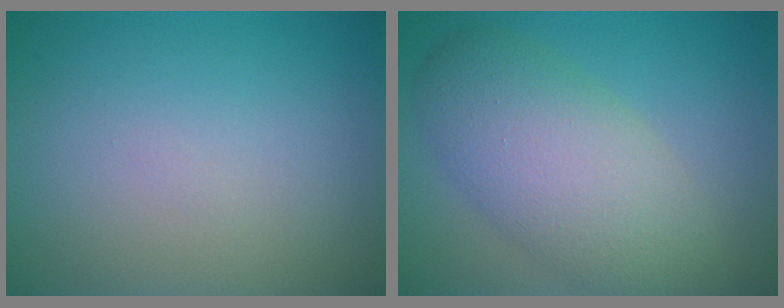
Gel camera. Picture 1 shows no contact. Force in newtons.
{"total": 7.1, "press": 7.1, "slide": 0.6}